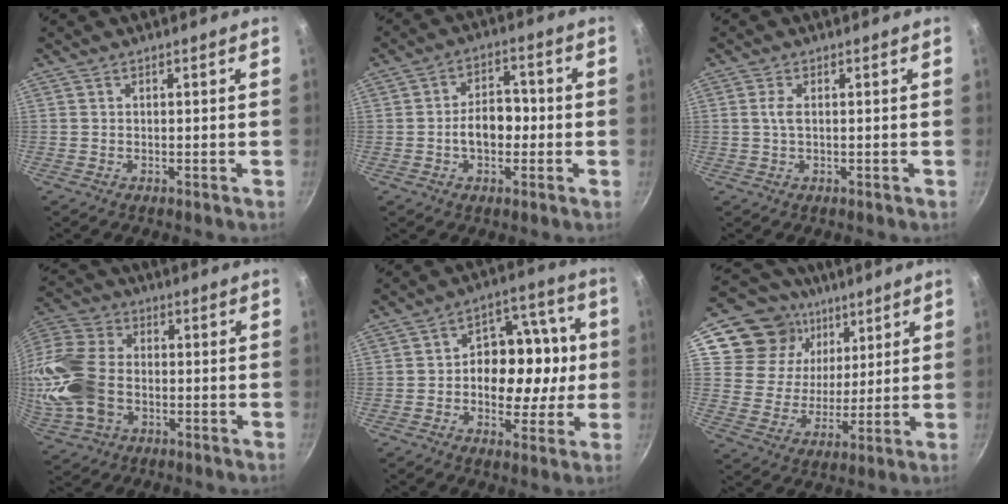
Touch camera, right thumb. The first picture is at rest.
{"total": 9.5, "force": [-1.6, 6.6, 6.6], "torque": [-0.057, 0.032, -0.034]}
{"total": 2.0, "force": [0.2, 0.8, 1.8], "torque": [-0.042, 0.002, 0.004]}
{"total": 18.4, "force": [-3.0, 12.9, 12.8], "torque": [-0.279, 0.026, -0.062]}
{"total": 15.3, "force": [-0.6, 10.9, 10.8], "torque": [-0.100, 0.030, -0.018]}
{"total": 17.6, "force": [8.9, 13.7, 6.5], "torque": [-0.093, -0.024, 0.160]}